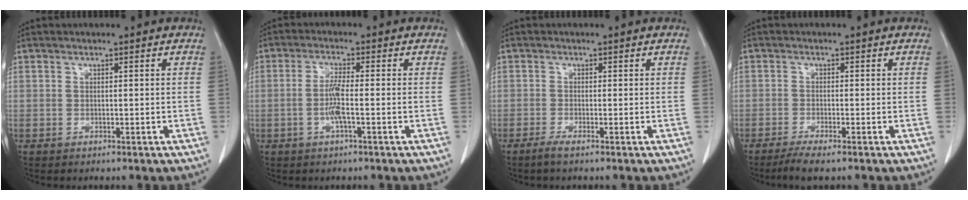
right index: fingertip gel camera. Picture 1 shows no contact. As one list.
[{"total": 4.0, "force": [-1.0, 0.0, 3.9], "torque": [-0.084, 0.001, -0.019]}, {"total": 1.5, "force": [-1.1, -0.1, 1.0], "torque": [-0.024, -0.004, -0.025]}, {"total": 3.2, "force": [-2.4, 0.1, 2.1], "torque": [-0.041, -0.008, -0.047]}]